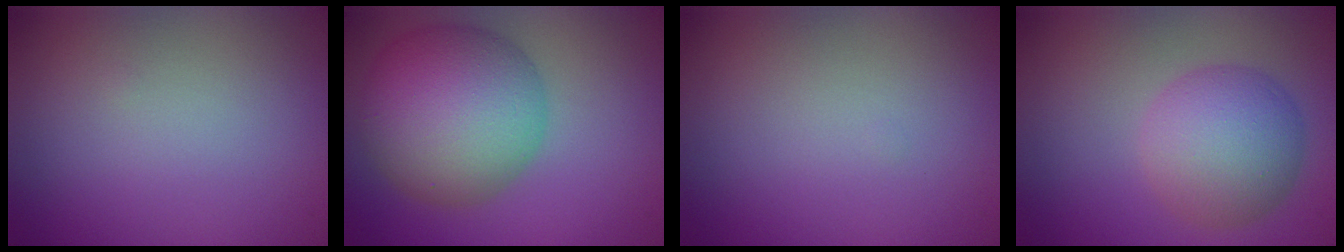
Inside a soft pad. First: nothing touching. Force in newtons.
{"total": 10.2, "press": 10.2, "slide": 0.1}
{"total": 0.0}
{"total": 5.6, "press": 5.6, "slide": 0.2}